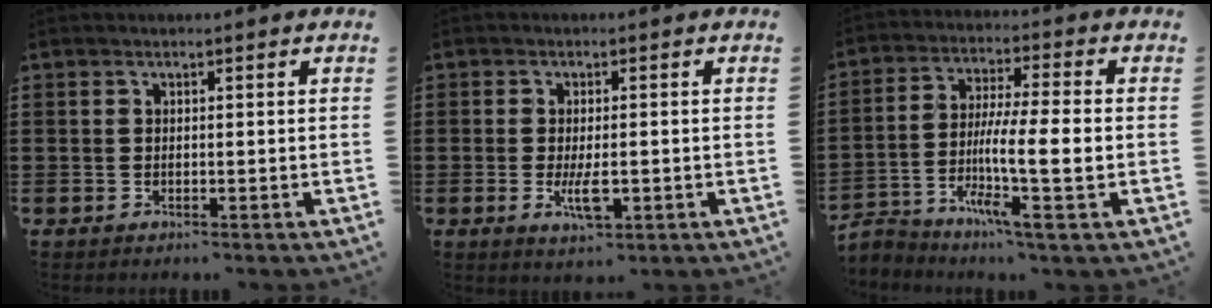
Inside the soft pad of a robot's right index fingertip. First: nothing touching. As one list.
[{"total": 4.4, "force": [-0.9, 1.5, 4.0], "torque": [-0.091, -0.005, -0.022]}, {"total": 8.2, "force": [-2.0, 1.3, 7.8], "torque": [-0.156, -0.009, -0.044]}]